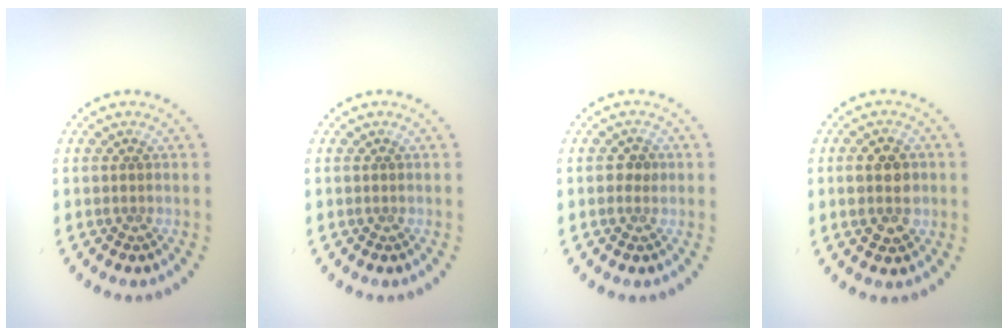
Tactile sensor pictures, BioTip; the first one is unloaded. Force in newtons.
{"total": 0.0}
{"total": 1.3, "press": 1.3, "slide": 0.1}
{"total": 3.8, "press": 3.8, "slide": 0.1}